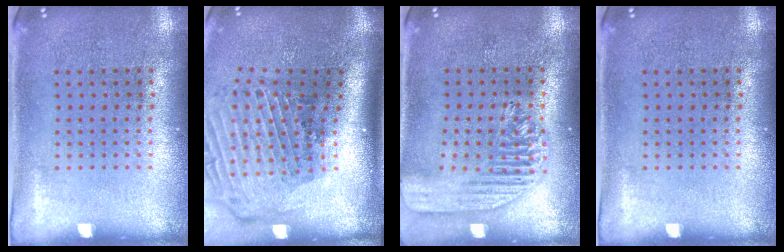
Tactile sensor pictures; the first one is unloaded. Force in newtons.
{"total": 3.0, "press": 2.1, "slide": 2.2}
{"total": 1.7, "press": 1.5, "slide": 0.7}
{"total": 0.0}